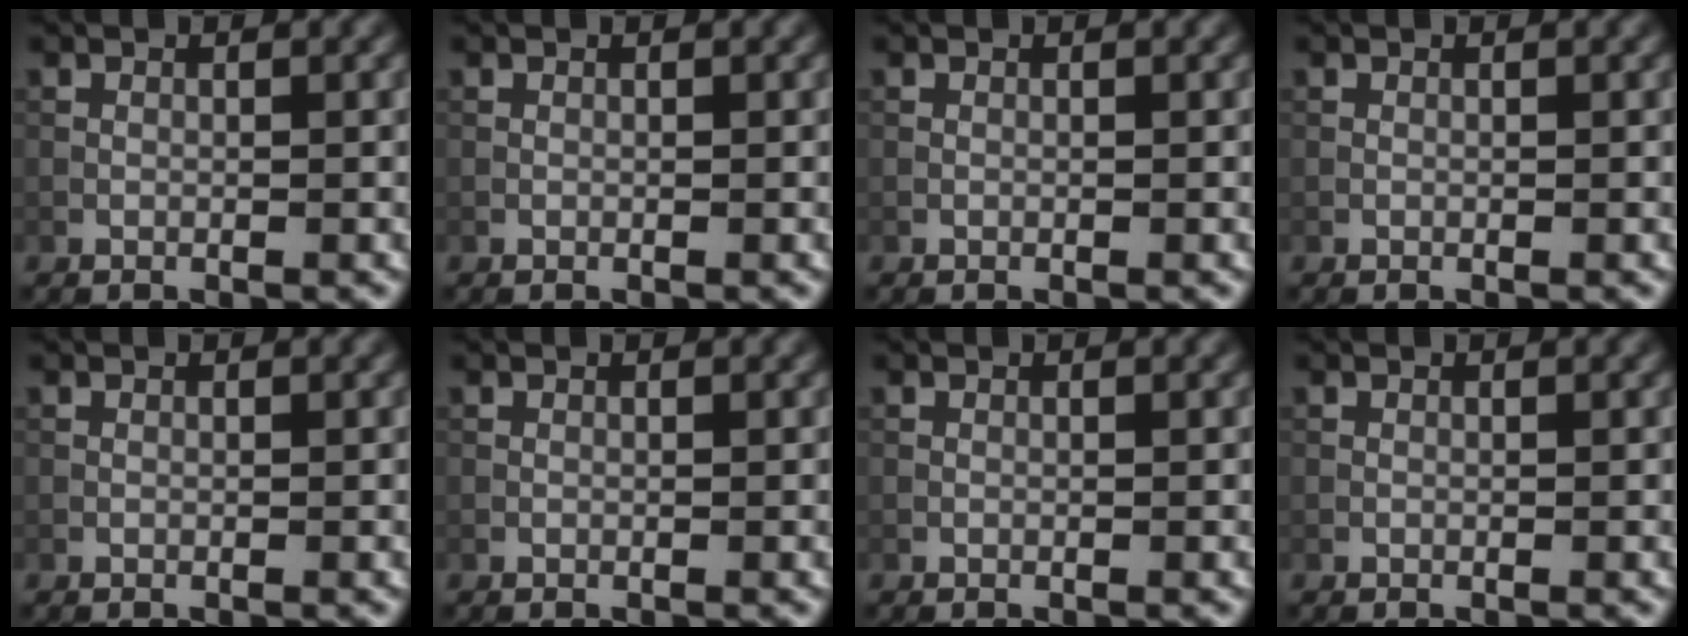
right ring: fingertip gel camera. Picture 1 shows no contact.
{"total": 0.0}
{"total": 0.0}
{"total": 0.0}
{"total": 0.0}
{"total": 0.0}
{"total": 0.0}
{"total": 0.0}